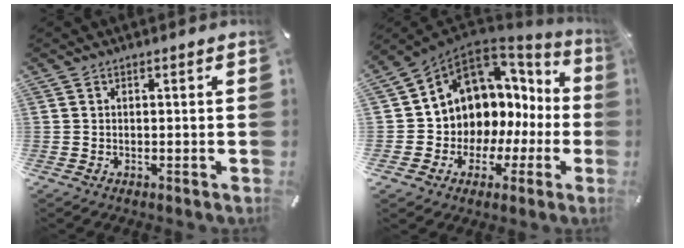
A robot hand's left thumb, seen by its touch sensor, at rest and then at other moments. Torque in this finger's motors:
{"motor_torque": [2.50, 2.51, 0.50, 0.12, 0.49]}